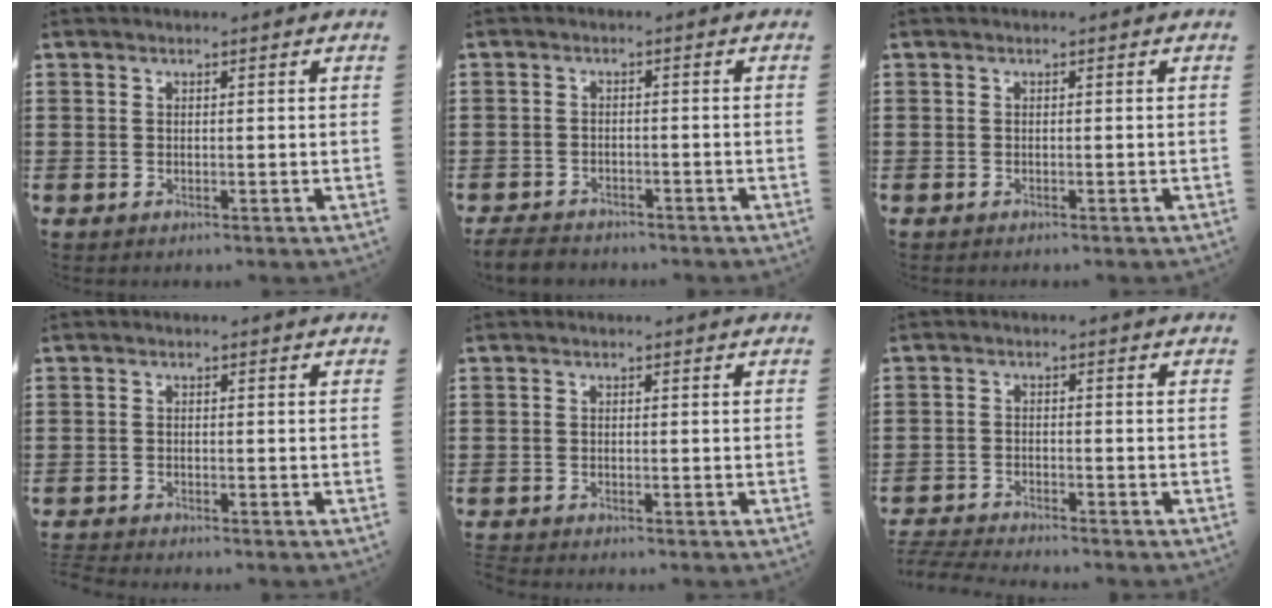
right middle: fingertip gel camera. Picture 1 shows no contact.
{"total": 3.3, "force": [-3.2, 0.9, 0.3], "torque": [-0.015, 0.001, -0.070]}
{"total": 0.0}
{"total": 1.6, "force": [-1.6, 0.0, 0.0], "torque": [-0.004, 0.001, -0.035]}
{"total": 1.0, "force": [-1.0, 0.1, 0.0], "torque": [-0.001, 0.003, -0.022]}
{"total": 3.7, "force": [-3.7, 0.2, 0.4], "torque": [-0.023, -0.005, -0.082]}